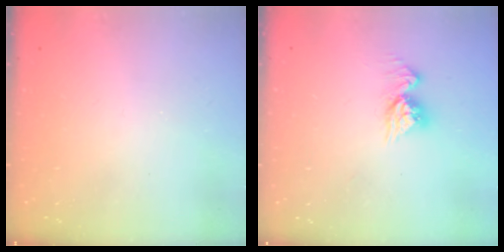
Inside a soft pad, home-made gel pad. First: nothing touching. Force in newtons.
{"total": 9.4, "press": 9.4, "slide": 0.9}